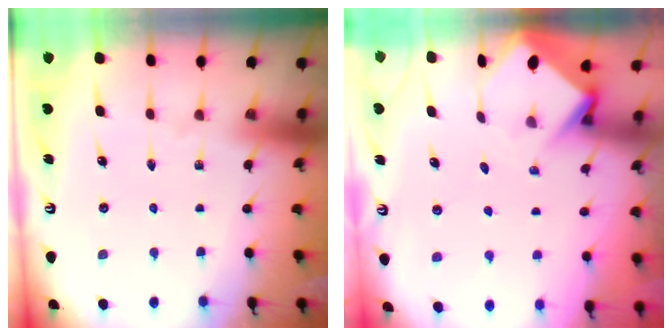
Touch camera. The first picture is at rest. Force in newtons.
{"total": 3.6, "press": 3.5, "slide": 0.3}